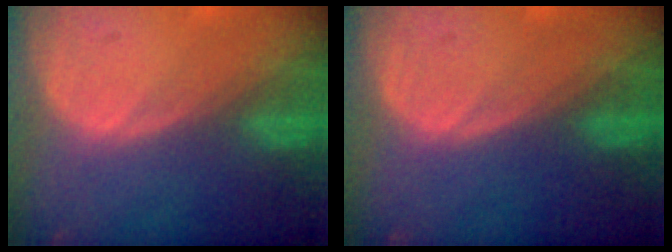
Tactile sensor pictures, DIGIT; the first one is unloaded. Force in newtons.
{"total": 0.0}